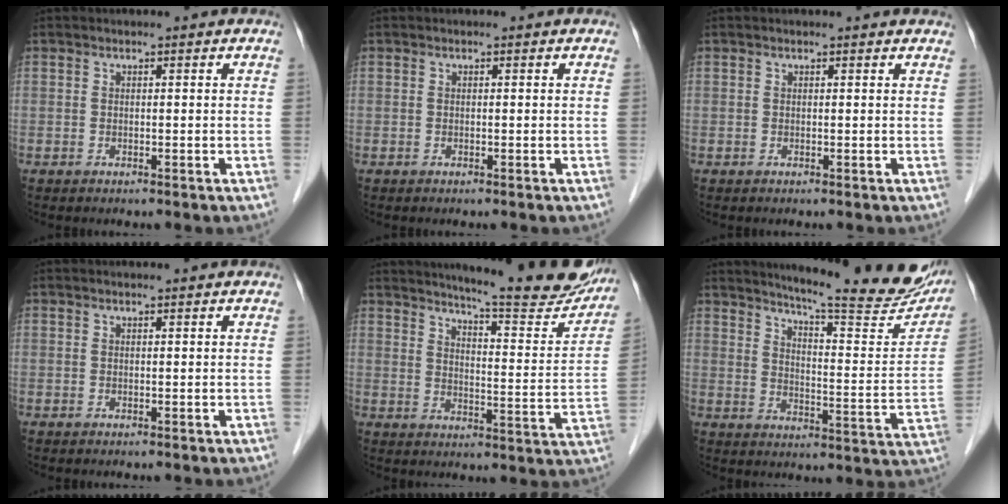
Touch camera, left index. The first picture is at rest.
{"total": 0.0}
{"total": 2.0, "force": [2.0, 0.1, 0.5], "torque": [-0.014, 0.007, 0.016]}
{"total": 0.6, "force": [0.5, -0.1, 0.3], "torque": [-0.007, 0.001, 0.013]}
{"total": 19.2, "force": [17.5, 1.6, 7.8], "torque": [-0.103, -0.066, 0.215]}
{"total": 22.5, "force": [19.7, 2.0, 10.7], "torque": [-0.147, -0.064, 0.244]}